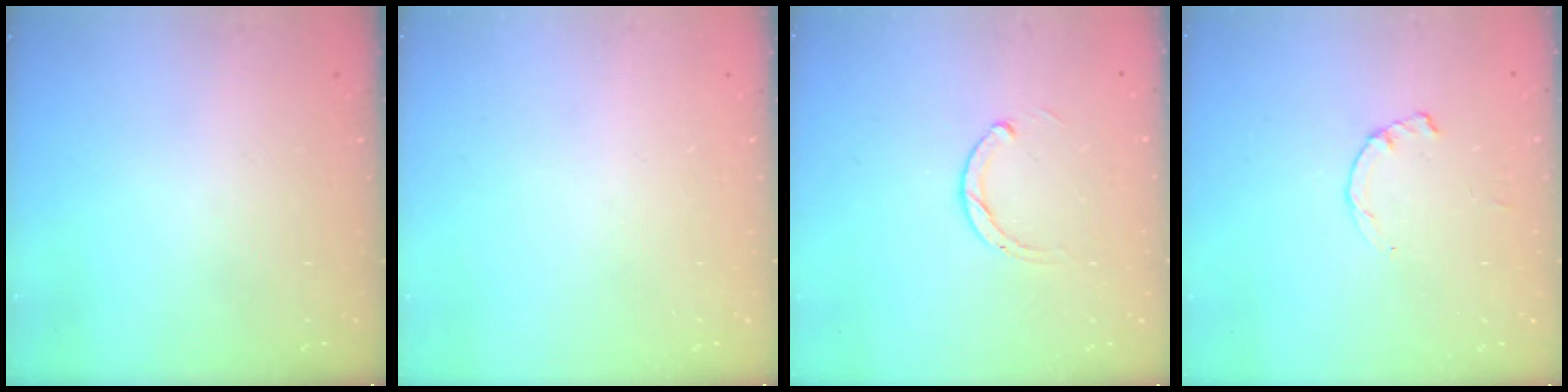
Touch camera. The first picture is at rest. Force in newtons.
{"total": 0.0}
{"total": 2.5, "press": 2.5, "slide": 0.3}
{"total": 1.2, "press": 1.2, "slide": 0.3}